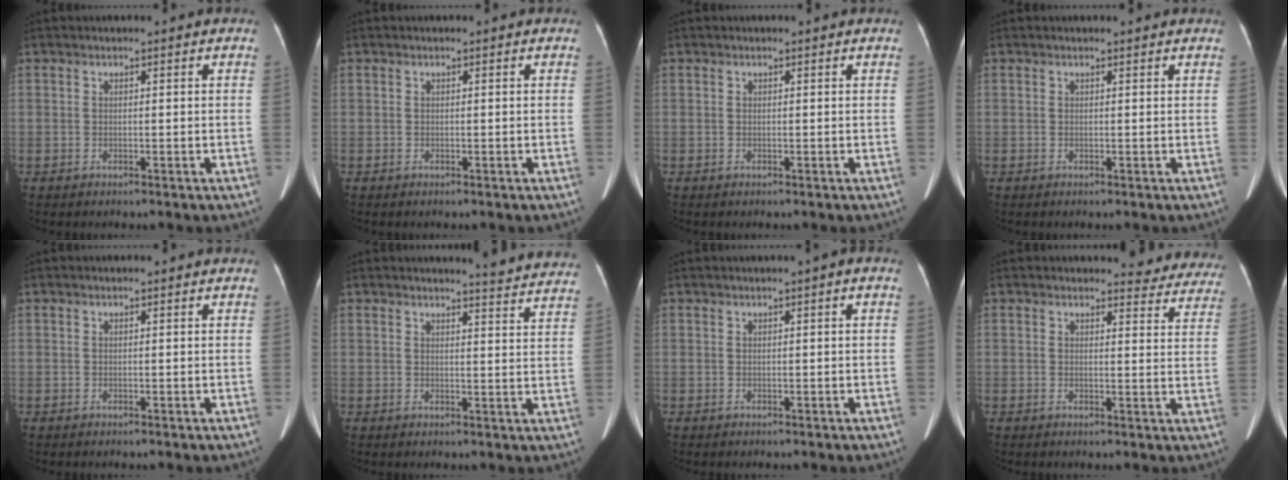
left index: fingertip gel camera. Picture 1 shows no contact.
{"total": 0.0}
{"total": 0.0}
{"total": 1.3, "force": [1.2, 0.1, 0.3], "torque": [-0.010, 0.006, 0.014]}
{"total": 0.0}
{"total": 8.7, "force": [8.6, 0.0, 1.5], "torque": [-0.015, -0.031, 0.079]}
{"total": 0.8, "force": [0.1, -0.1, 0.8], "torque": [-0.011, 0.003, 0.002]}
{"total": 8.2, "force": [7.9, 2.1, 0.5], "torque": [0.025, -0.028, 0.060]}